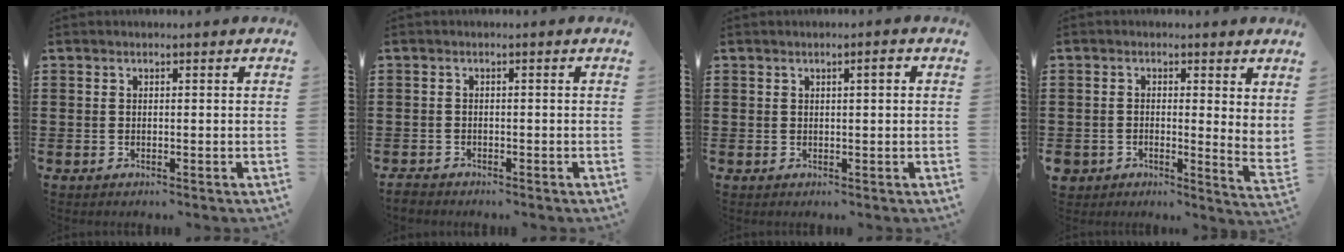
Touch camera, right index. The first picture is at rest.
{"total": 1.4, "force": [-1.3, 0.3, 0.0], "torque": [-0.005, 0.001, -0.029]}
{"total": 1.5, "force": [0.5, 0.2, 1.5], "torque": [-0.028, 0.004, 0.006]}
{"total": 1.8, "force": [0.4, 1.6, 0.9], "torque": [-0.020, -0.004, 0.004]}